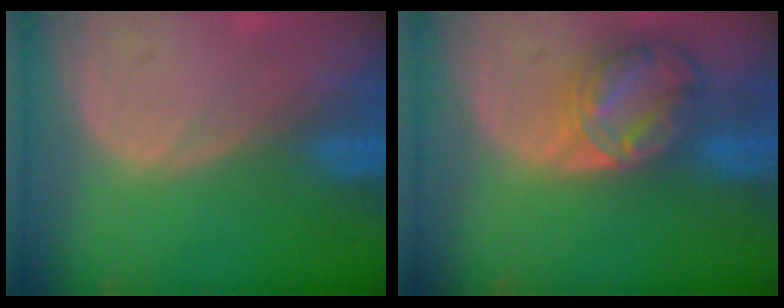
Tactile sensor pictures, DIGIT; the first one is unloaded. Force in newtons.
{"total": 8.5, "press": 7.2, "slide": 4.5}